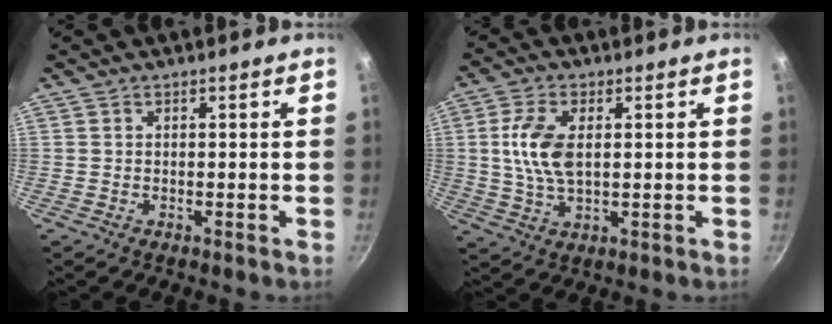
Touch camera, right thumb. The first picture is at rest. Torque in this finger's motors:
{"motor_torque": [0.28, 0.55, 1.14, -0.40, 0.39]}